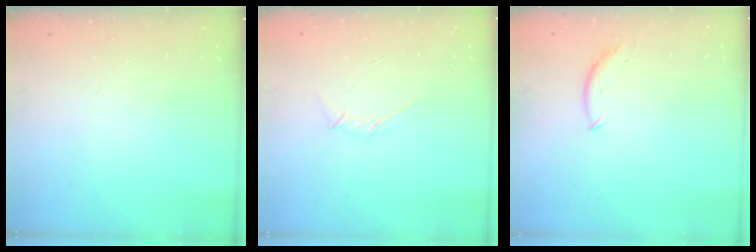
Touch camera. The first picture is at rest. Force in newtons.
{"total": 3.2, "press": 3.1, "slide": 0.8}
{"total": 7.4, "press": 7.4, "slide": 1.0}